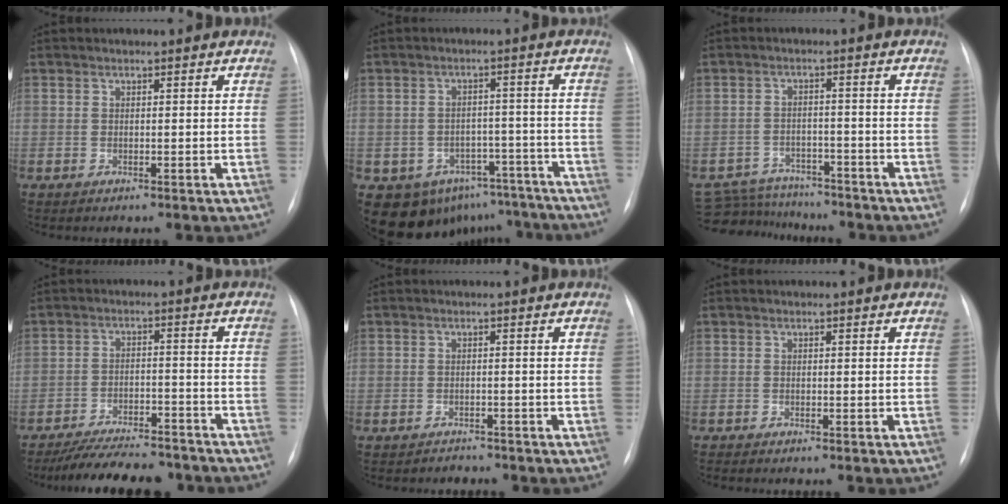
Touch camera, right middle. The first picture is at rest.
{"total": 12.4, "force": [-9.1, 7.8, 3.0], "torque": [-0.029, 0.039, -0.108]}
{"total": 9.9, "force": [-9.3, 3.2, 1.3], "torque": [-0.027, 0.008, -0.138]}
{"total": 13.5, "force": [-12.0, 3.3, 5.1], "torque": [-0.075, 0.009, -0.172]}
{"total": 1.7, "force": [-1.4, 0.8, -0.6], "torque": [0.006, 0.000, -0.022]}
{"total": 0.8, "force": [-0.7, 0.0, 0.3], "torque": [-0.003, -0.002, -0.009]}